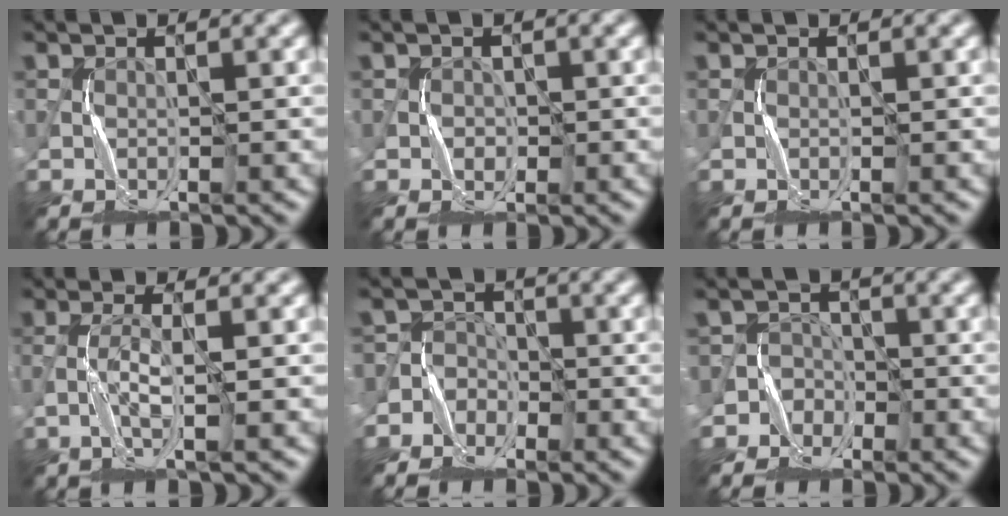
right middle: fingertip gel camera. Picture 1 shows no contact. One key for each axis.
{"total": 1.0, "fx": -0.2, "fy": 0.9, "fz": 0.4, "tx": -0.002, "ty": -0.001, "tz": -0.004}
{"total": 0.0}
{"total": 2.8, "fx": -0.8, "fy": 0.3, "fz": 2.6, "tx": -0.058, "ty": 0.009, "tz": -0.023}
{"total": 3.2, "fx": -1.9, "fy": 2.5, "fz": 0.2, "tx": 0.022, "ty": 0.015, "tz": -0.052}
{"total": 2.6, "fx": -1.5, "fy": 2.2, "fz": 0.0, "tx": 0.032, "ty": 0.017, "tz": -0.042}